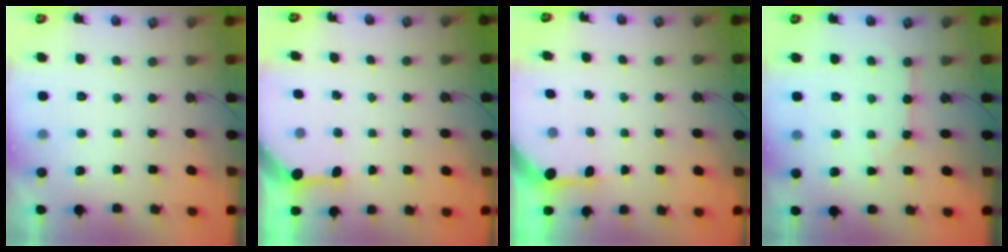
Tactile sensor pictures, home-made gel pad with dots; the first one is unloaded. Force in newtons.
{"total": 3.1, "press": 3.1, "slide": 0.4}
{"total": 3.1, "press": 3.1, "slide": 0.2}
{"total": 2.2, "press": 2.2, "slide": 0.4}